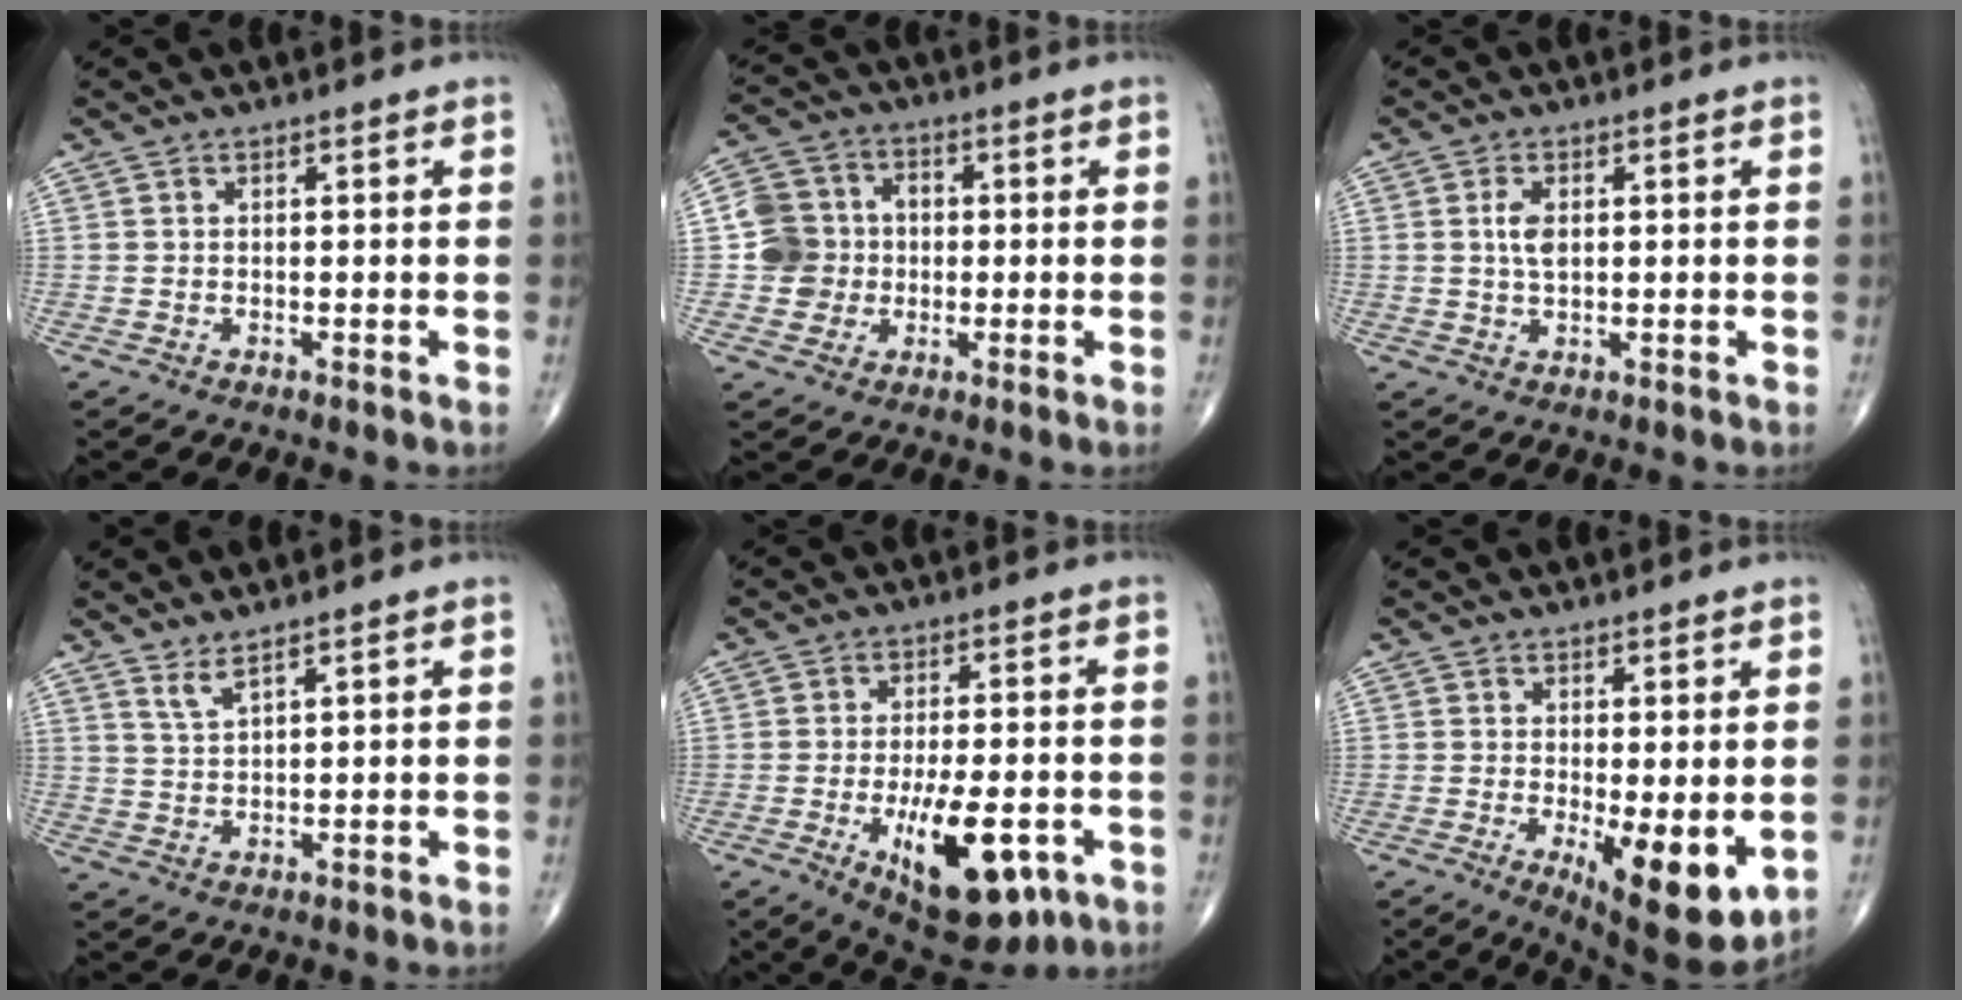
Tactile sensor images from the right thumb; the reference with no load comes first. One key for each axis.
{"total": 8.9, "fx": -0.4, "fy": 8.4, "fz": 2.8, "tx": -0.022, "ty": 0.022, "tz": -0.015}
{"total": 3.4, "fx": 0.6, "fy": 1.8, "fz": 2.9, "tx": -0.055, "ty": -0.003, "tz": 0.011}
{"total": 2.9, "fx": 2.3, "fy": 0.3, "fz": 1.7, "tx": -0.036, "ty": -0.021, "tz": 0.051}
{"total": 15.4, "fx": -5.5, "fy": 6.5, "fz": 12.9, "tx": -0.184, "ty": 0.004, "tz": -0.066}
{"total": 10.7, "fx": -2.0, "fy": 3.4, "fz": 10.0, "tx": -0.137, "ty": -0.027, "tz": -0.019}